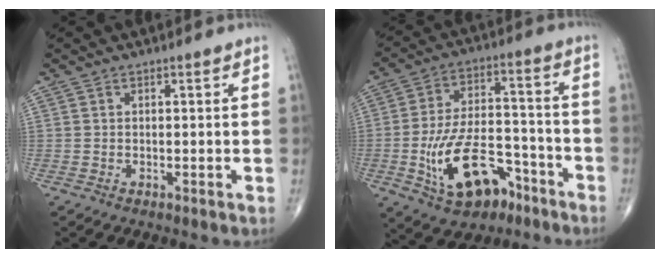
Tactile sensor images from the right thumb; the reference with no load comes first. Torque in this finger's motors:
{"motor_torque": [0.18, 0.42, 0.76, 0.20, 0.38]}